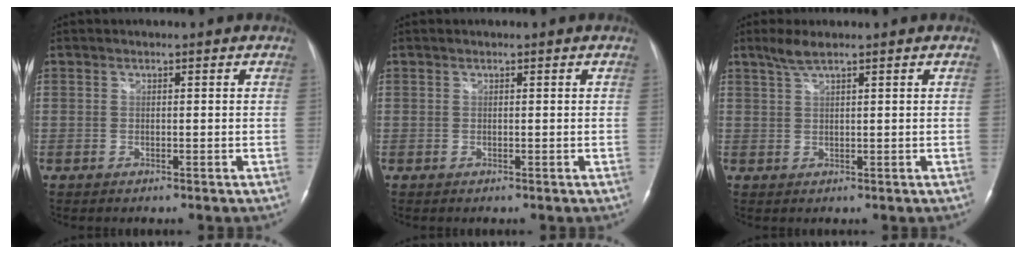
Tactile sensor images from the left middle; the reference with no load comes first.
{"total": 0.0}
{"total": 2.8, "force": [2.1, 0.1, 1.8], "torque": [-0.048, 0.006, 0.048]}